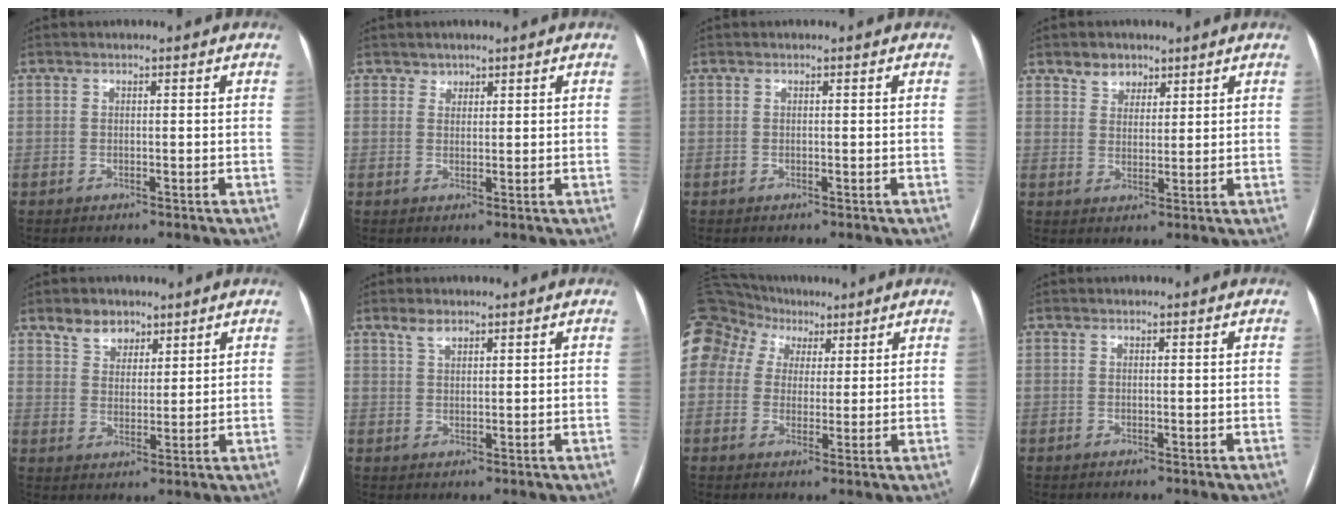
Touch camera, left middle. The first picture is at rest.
{"total": 1.3, "force": [1.0, 0.8, -0.1], "torque": [0.011, 0.000, 0.012]}
{"total": 0.0}
{"total": 3.7, "force": [2.6, 2.5, 0.6], "torque": [-0.008, 0.004, 0.044]}
{"total": 5.1, "force": [3.7, 3.3, 1.3], "torque": [-0.024, 0.006, 0.070]}
{"total": 2.4, "force": [1.9, 1.0, 1.2], "torque": [-0.028, 0.008, 0.039]}
{"total": 23.9, "force": [11.5, 18.7, 9.3], "torque": [-0.301, 0.117, 0.222]}
{"total": 0.0}